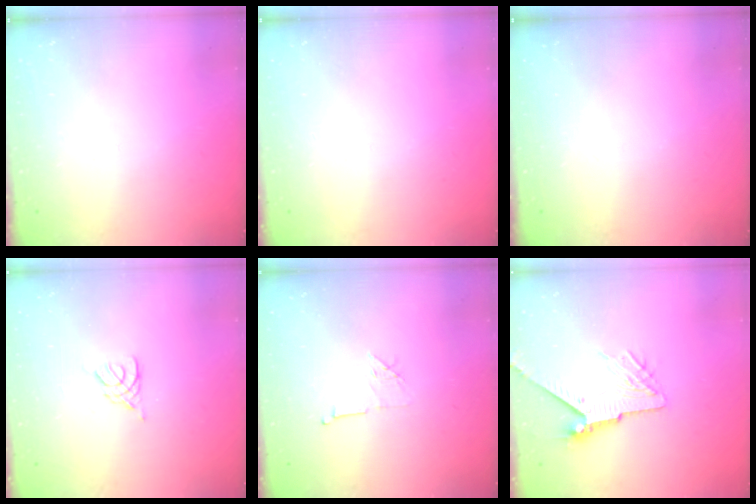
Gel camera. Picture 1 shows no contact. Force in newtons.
{"total": 0.0}
{"total": 0.0}
{"total": 2.3, "press": 2.3, "slide": 0.5}
{"total": 6.0, "press": 6.0, "slide": 0.5}
{"total": 7.3, "press": 7.2, "slide": 1.1}